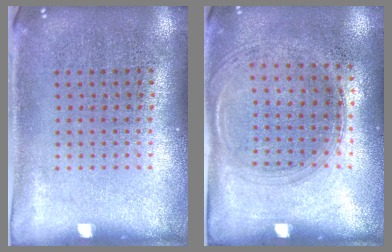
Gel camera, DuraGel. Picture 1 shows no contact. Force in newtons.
{"total": 1.3, "press": 1.2, "slide": 0.5}